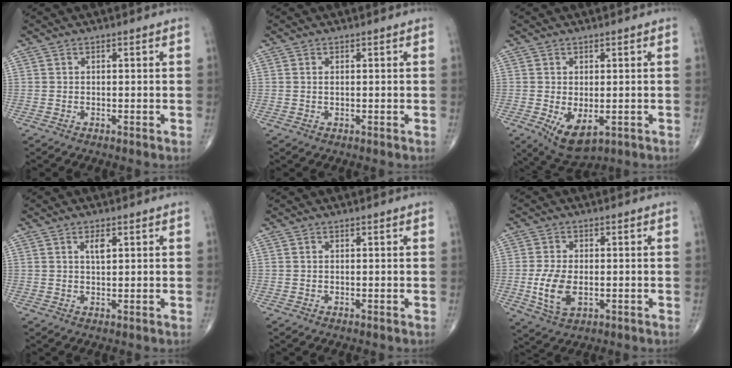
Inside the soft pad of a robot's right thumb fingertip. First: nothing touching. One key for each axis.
{"total": 0.6, "fx": 0.1, "fy": 0.3, "fz": 0.5, "tx": -0.011, "ty": 0.001, "tz": 0.004}
{"total": 6.6, "fx": -1.6, "fy": 3.5, "fz": 5.4, "tx": -0.083, "ty": -0.011, "tz": -0.010}
{"total": 2.5, "fx": 1.0, "fy": 1.0, "fz": 2.0, "tx": -0.032, "ty": -0.004, "tz": 0.019}
{"total": 0.0}
{"total": 7.7, "fx": -1.2, "fy": 4.4, "fz": 6.3, "tx": -0.124, "ty": -0.007, "tz": -0.018}